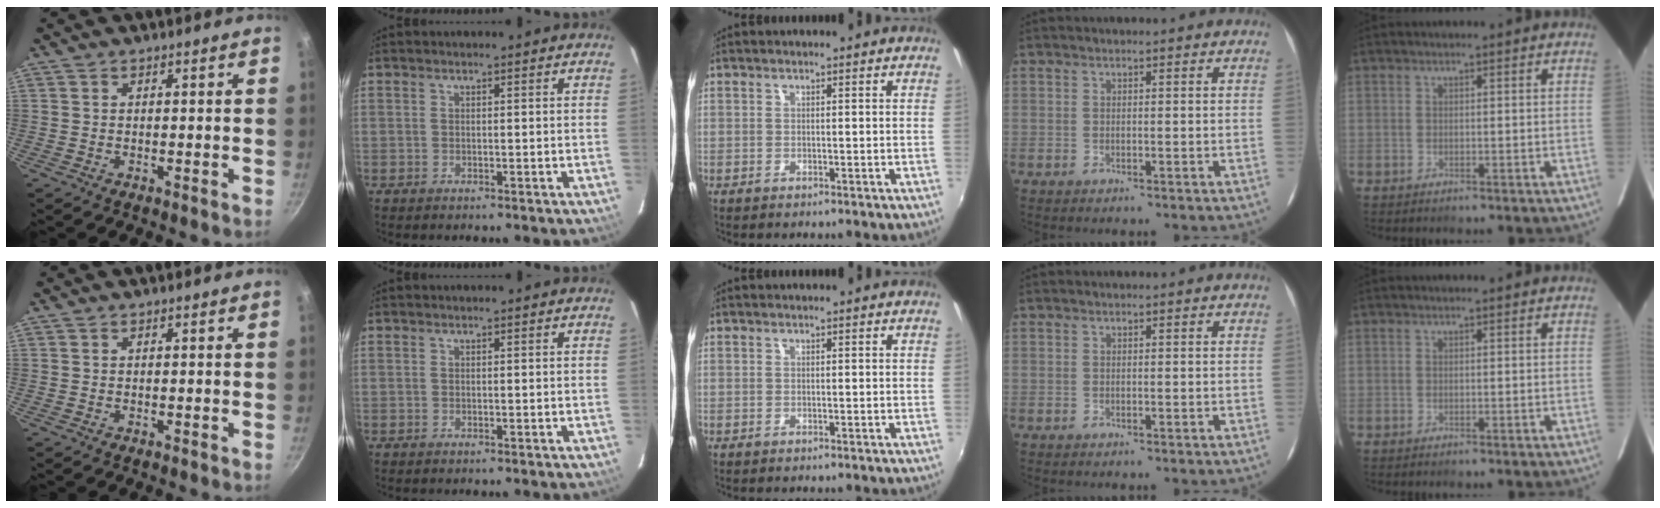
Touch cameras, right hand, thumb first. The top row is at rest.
{}